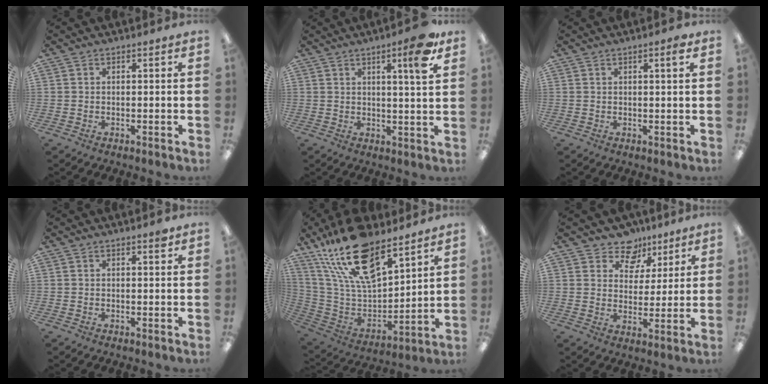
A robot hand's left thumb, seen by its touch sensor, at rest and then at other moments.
{"total": 7.5, "force": [4.5, 0.8, 6.0], "torque": [-0.087, -0.017, 0.065]}
{"total": 2.0, "force": [1.3, 0.1, 1.5], "torque": [-0.026, -0.001, 0.020]}
{"total": 1.3, "force": [1.0, 0.3, 0.8], "torque": [-0.002, -0.006, 0.013]}
{"total": 22.9, "force": [16.0, 9.6, 13.2], "torque": [-0.251, -0.090, 0.285]}
{"total": 9.0, "force": [6.6, 5.8, 1.8], "torque": [-0.032, -0.045, 0.122]}